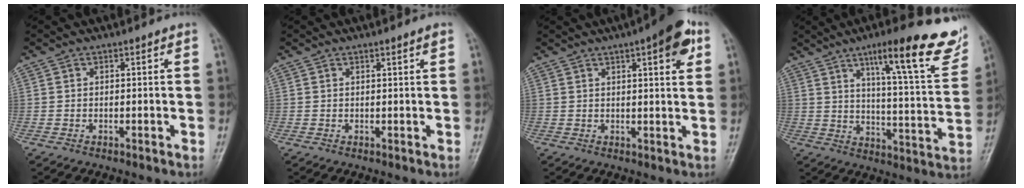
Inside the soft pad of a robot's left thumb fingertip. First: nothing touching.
{"total": 1.1, "force": [0.7, -0.1, 0.8], "torque": [-0.011, -0.004, 0.011]}
{"total": 8.6, "force": [4.1, 2.3, 7.3], "torque": [-0.081, -0.007, 0.048]}
{"total": 20.5, "force": [12.3, 3.7, 16.0], "torque": [-0.189, -0.050, 0.179]}